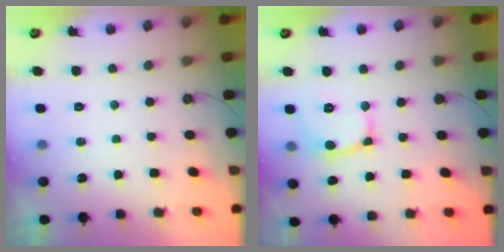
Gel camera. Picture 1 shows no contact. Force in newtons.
{"total": 8.7, "press": 8.6, "slide": 1.1}